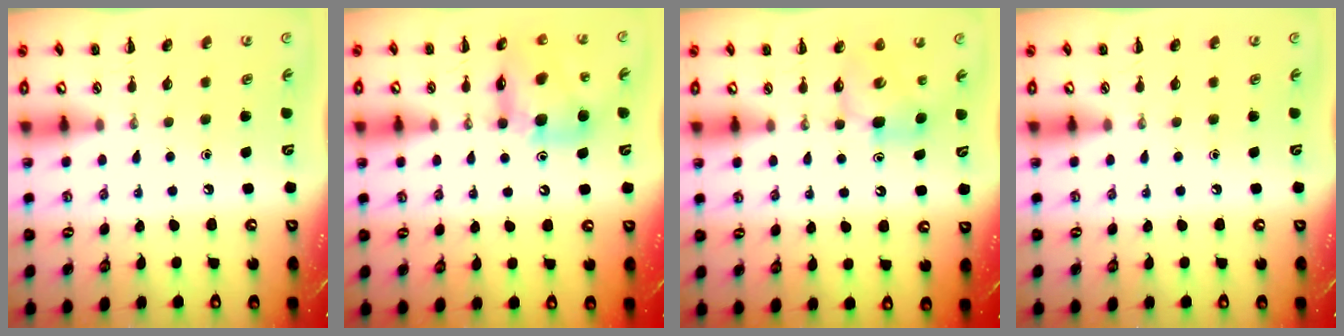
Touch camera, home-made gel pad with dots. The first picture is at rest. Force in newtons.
{"total": 12.3, "press": 11.8, "slide": 3.4}
{"total": 6.5, "press": 6.5, "slide": 1.0}
{"total": 0.0}